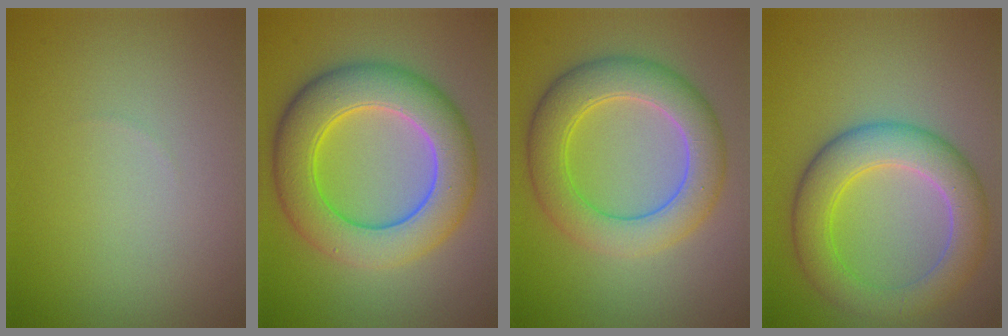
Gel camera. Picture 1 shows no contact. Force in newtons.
{"total": 8.8, "press": 8.8, "slide": 0.2}
{"total": 6.5, "press": 6.5, "slide": 0.1}
{"total": 6.5, "press": 6.5, "slide": 0.2}